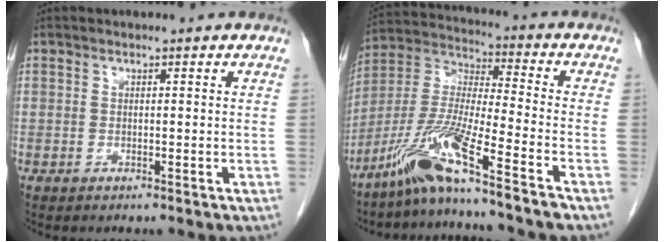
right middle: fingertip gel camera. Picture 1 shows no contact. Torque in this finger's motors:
{"motor_torque": [1.11, -1.03, 0.26, 0.10]}